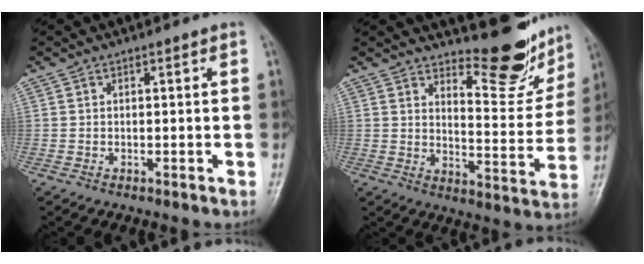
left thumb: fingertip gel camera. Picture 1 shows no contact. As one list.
[{"total": 12.3, "force": [10.9, 3.4, 4.5], "torque": [-0.030, -0.103, 0.152]}]